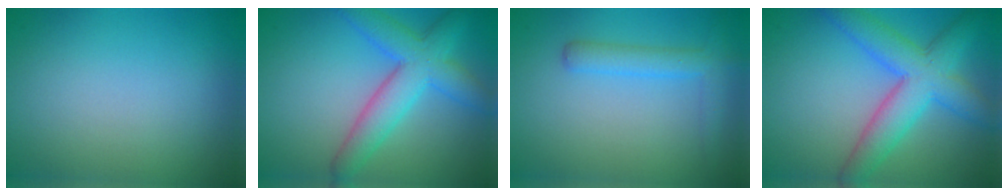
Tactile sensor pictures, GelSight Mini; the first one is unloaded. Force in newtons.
{"total": 5.9, "press": 5.9, "slide": 0.2}
{"total": 2.9, "press": 2.9, "slide": 0.1}
{"total": 6.8, "press": 6.8, "slide": 0.3}